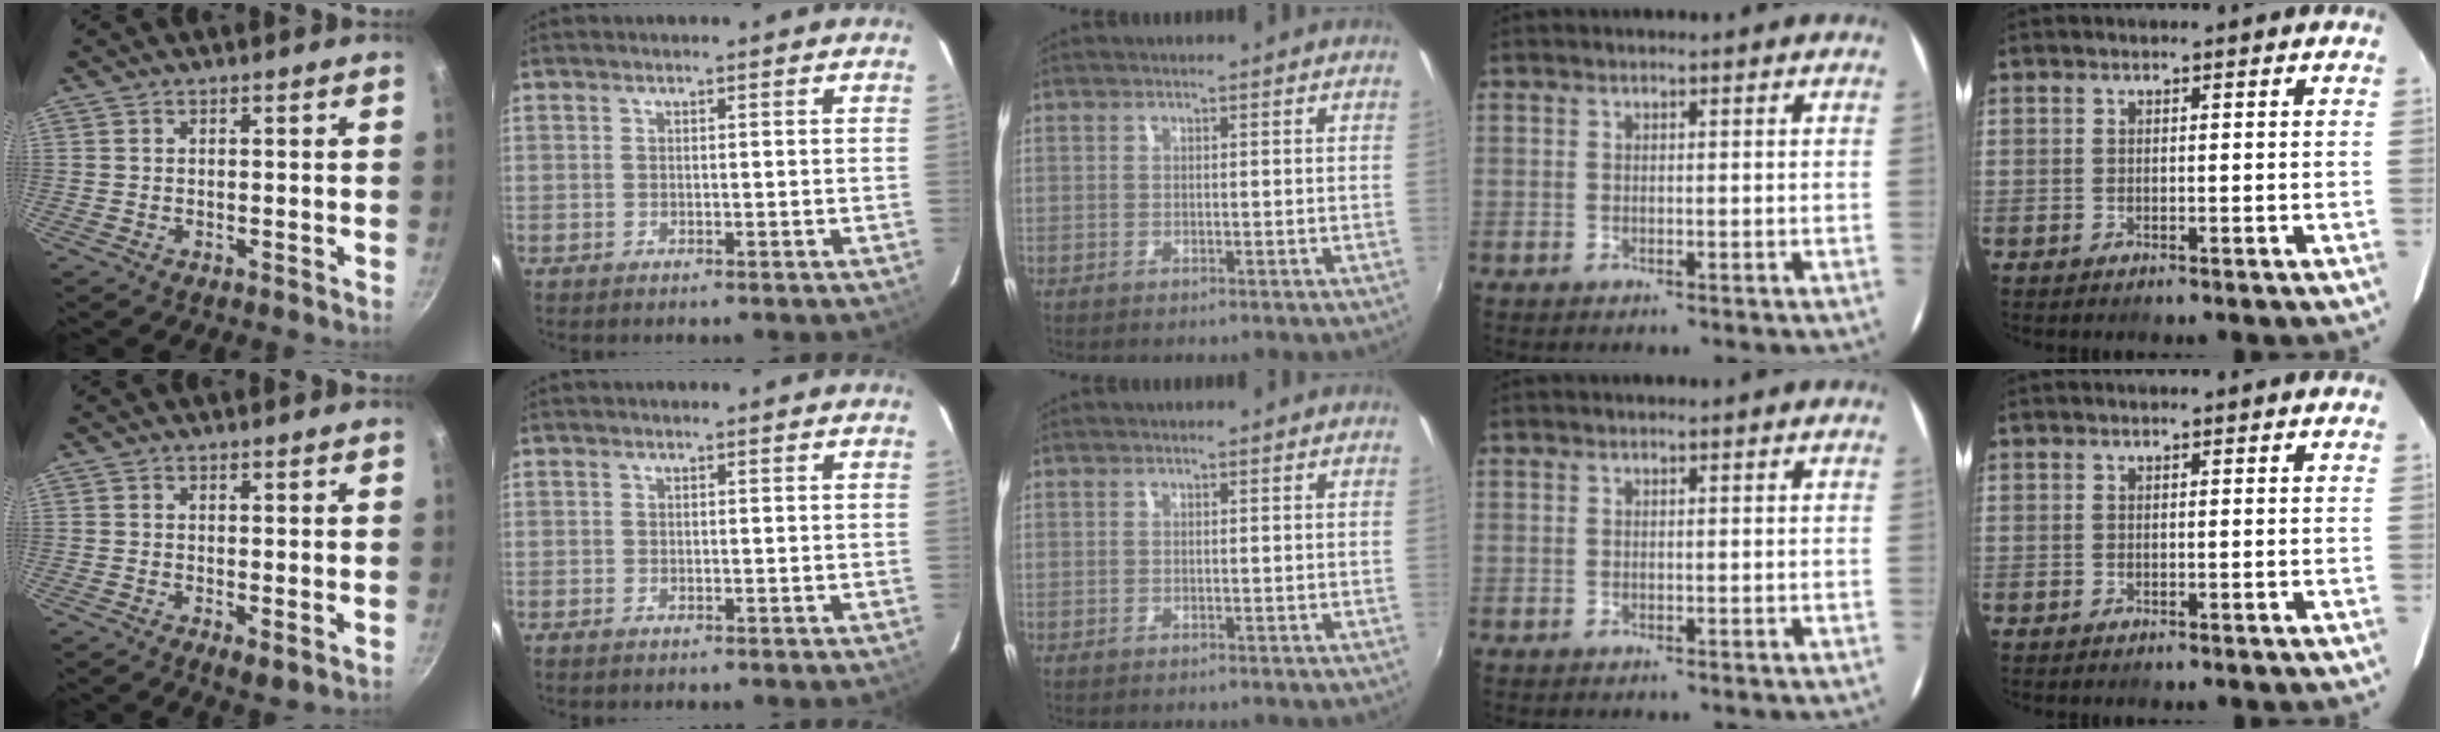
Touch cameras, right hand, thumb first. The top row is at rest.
{"thumb": {"total": 2.7, "force": [0.1, 1.3, 2.4], "torque": [-0.036, -0.012, 0.003]}}